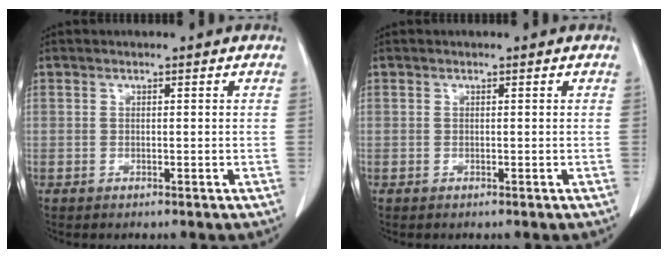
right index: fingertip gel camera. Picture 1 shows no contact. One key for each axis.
{"total": 0.0}